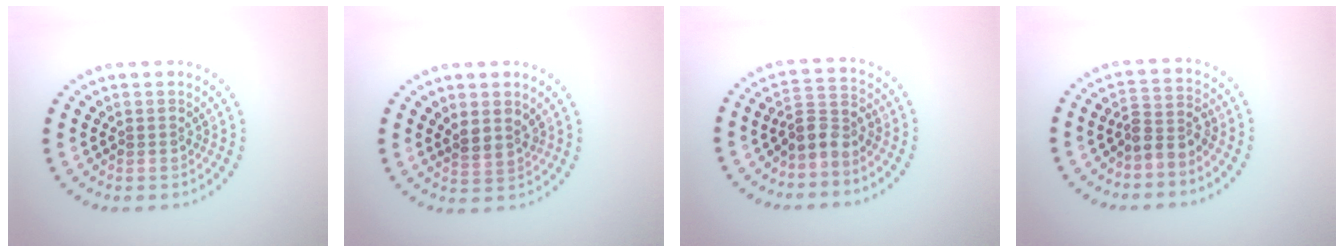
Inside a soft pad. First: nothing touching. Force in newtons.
{"total": 1.9, "press": 1.5, "slide": 1.1}
{"total": 2.6, "press": 2.0, "slide": 1.6}
{"total": 2.5, "press": 1.9, "slide": 1.7}